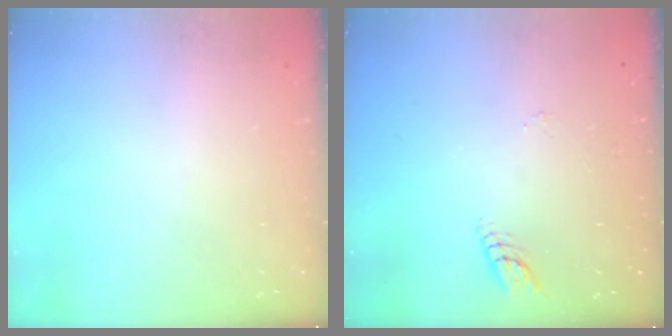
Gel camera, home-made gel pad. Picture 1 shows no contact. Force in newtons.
{"total": 4.9, "press": 4.8, "slide": 0.4}